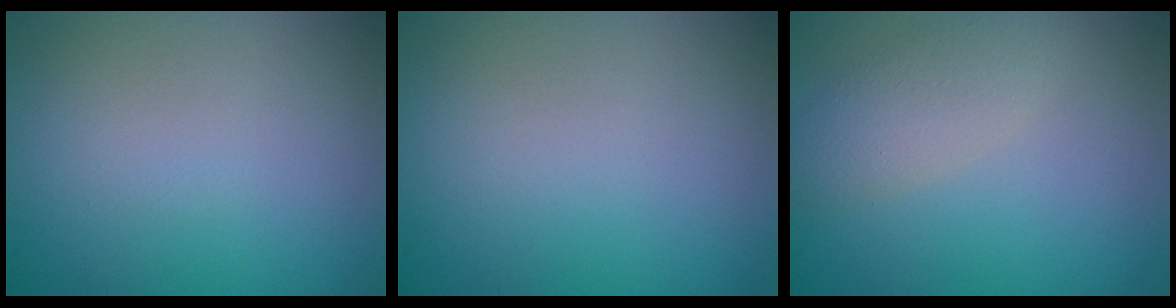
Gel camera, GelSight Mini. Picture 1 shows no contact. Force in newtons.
{"total": 0.0}
{"total": 2.8, "press": 2.8, "slide": 0.2}